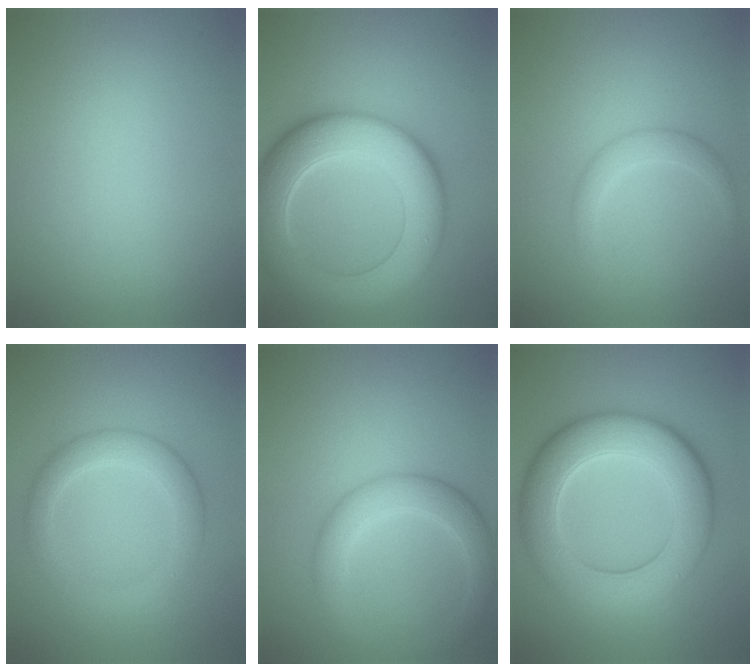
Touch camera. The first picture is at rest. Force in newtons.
{"total": 9.5, "press": 9.5, "slide": 0.7}
{"total": 1.9, "press": 1.9, "slide": 0.0}
{"total": 3.6, "press": 3.6, "slide": 0.2}
{"total": 3.9, "press": 3.9, "slide": 0.2}
{"total": 9.3, "press": 9.2, "slide": 0.4}